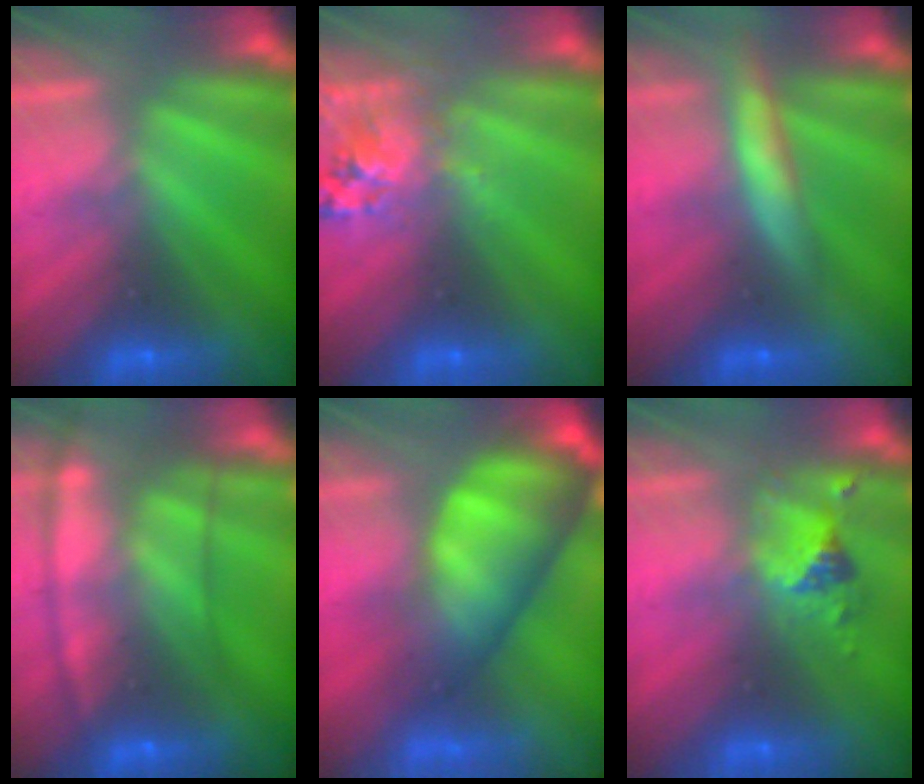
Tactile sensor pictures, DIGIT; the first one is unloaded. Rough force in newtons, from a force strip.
{"total": 2.8}
{"total": 6.5}
{"total": 5.8}
{"total": 7.6}
{"total": 2.5}